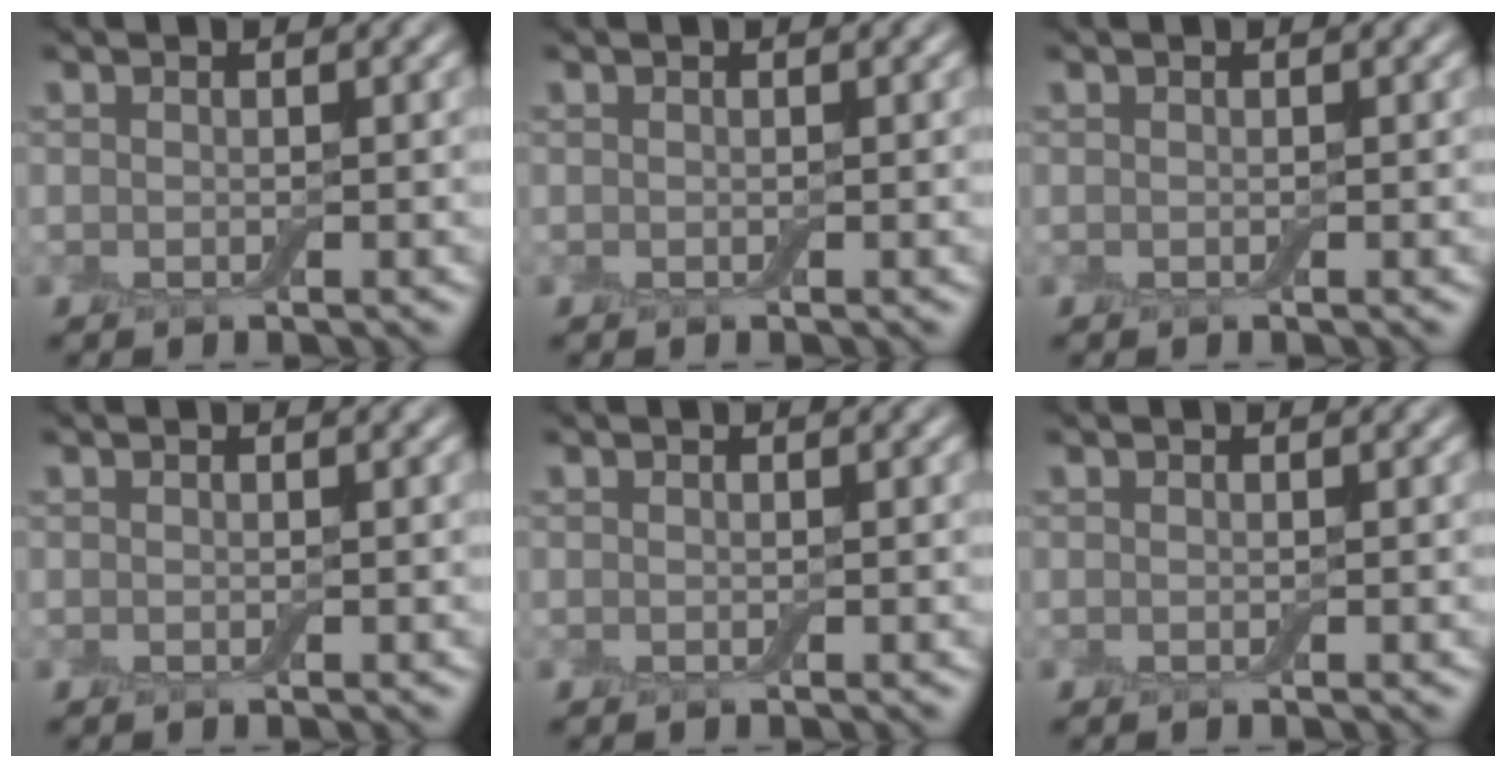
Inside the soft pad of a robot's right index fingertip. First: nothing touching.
{"total": 0.0}
{"total": 0.0}
{"total": 0.0}
{"total": 0.0}
{"total": 0.0}